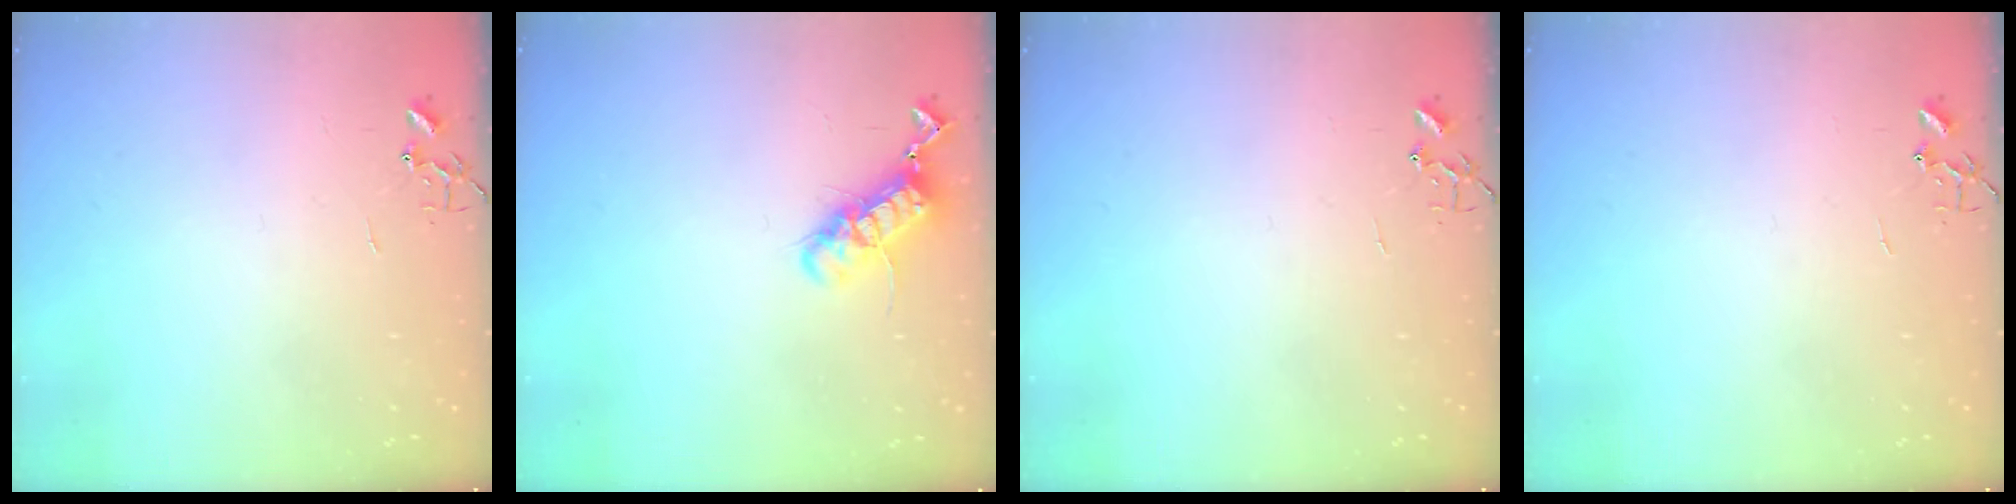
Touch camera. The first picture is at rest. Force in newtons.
{"total": 12.5, "press": 12.5, "slide": 0.9}
{"total": 0.0}
{"total": 0.0}